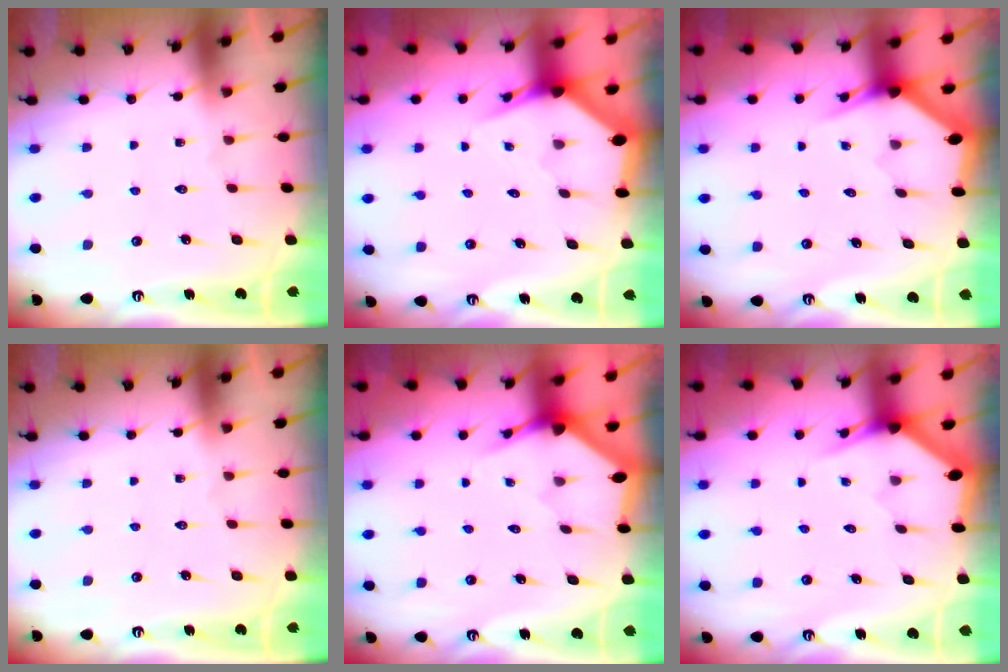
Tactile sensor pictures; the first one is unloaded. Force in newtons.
{"total": 3.4, "press": 3.4, "slide": 0.4}
{"total": 3.1, "press": 3.1, "slide": 0.0}
{"total": 0.0}
{"total": 3.0, "press": 3.0, "slide": 0.1}
{"total": 2.9, "press": 2.9, "slide": 0.1}